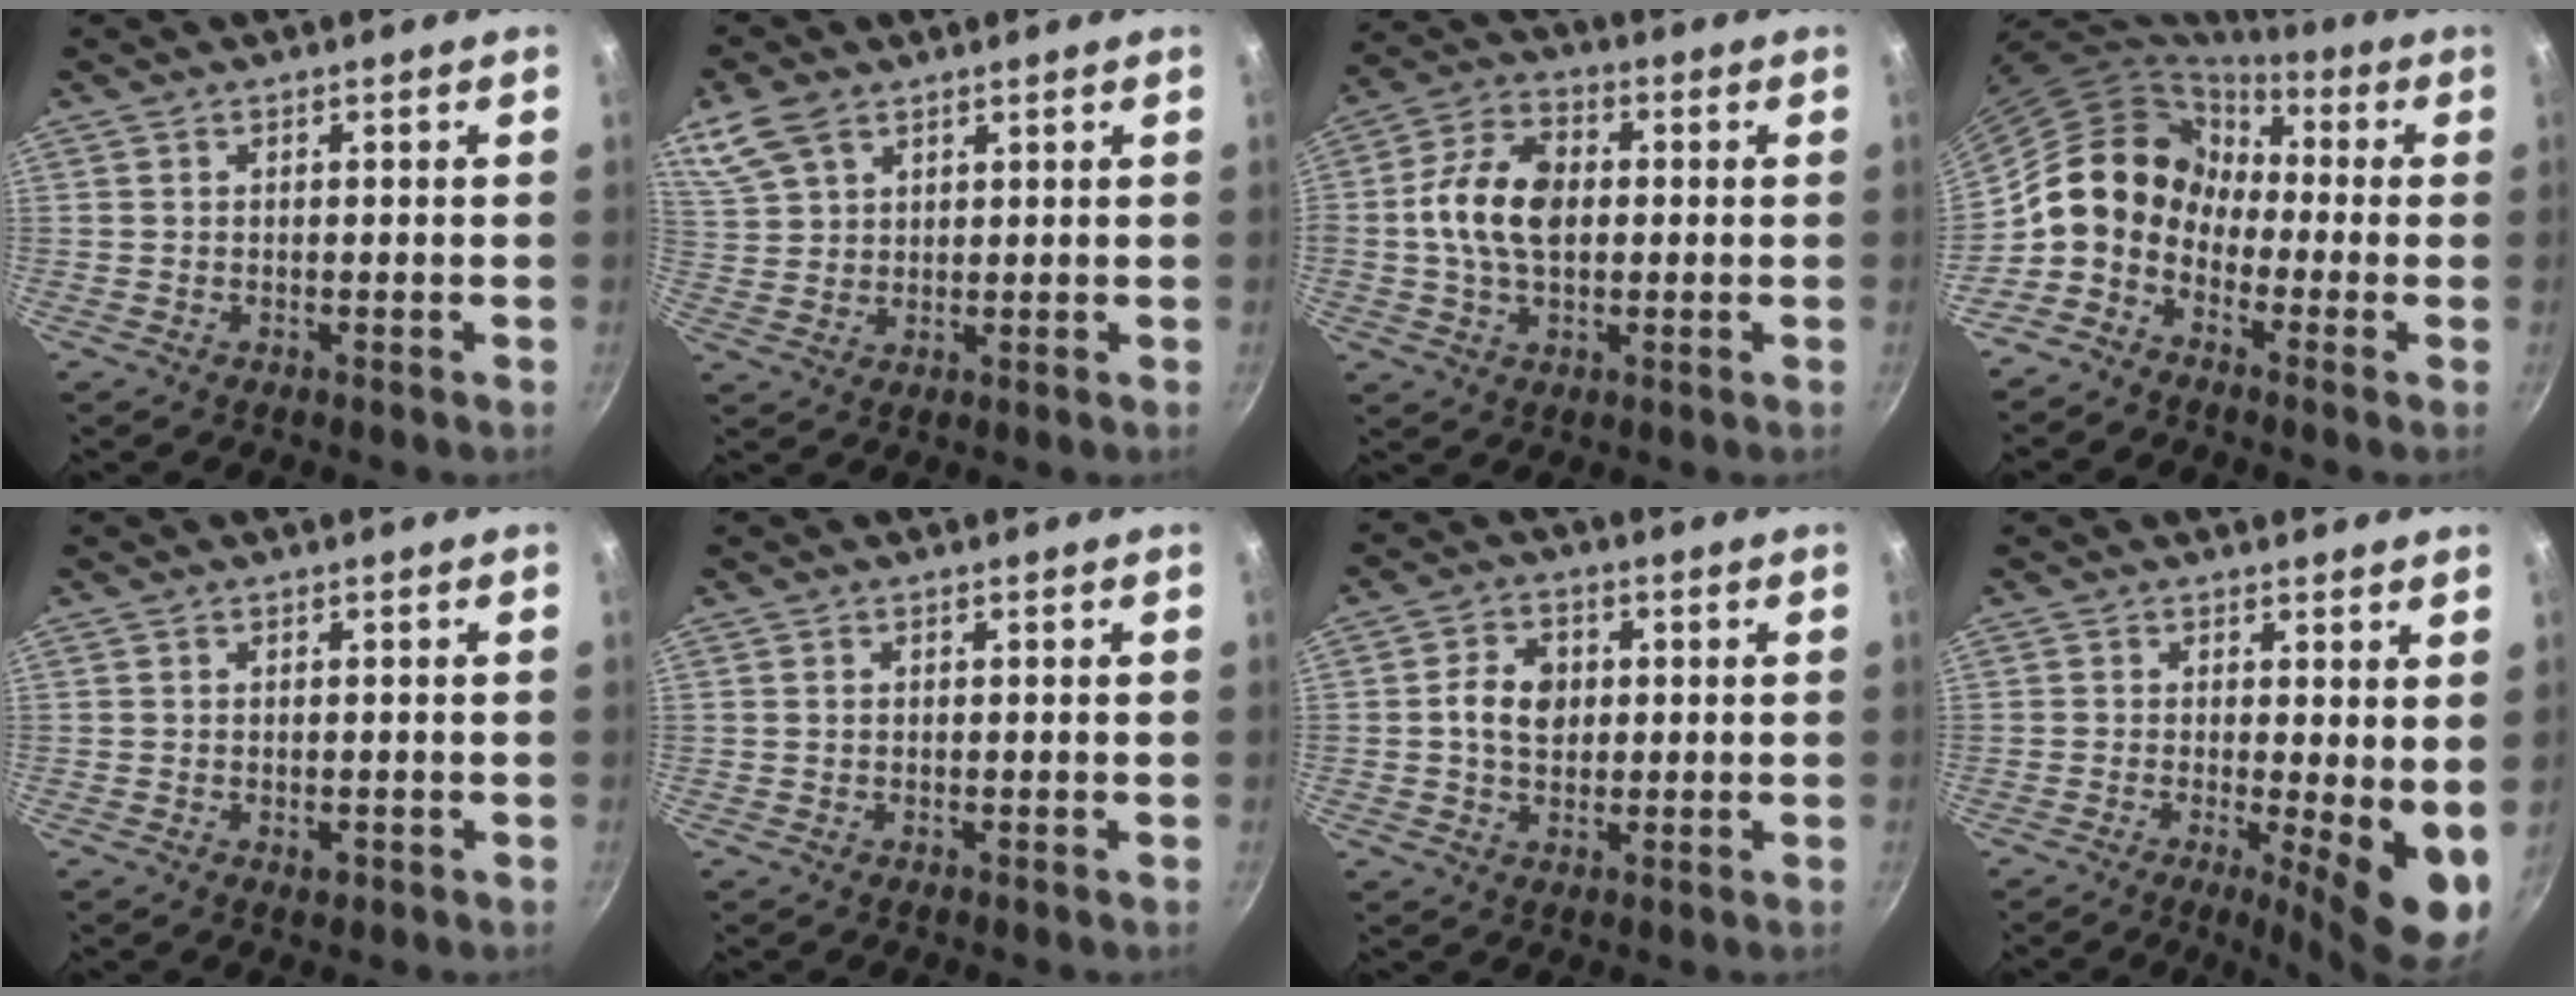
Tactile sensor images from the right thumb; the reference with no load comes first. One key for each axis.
{"total": 7.5, "fx": 4.7, "fy": 4.5, "fz": 3.7, "tx": -0.065, "ty": -0.006, "tz": 0.100}
{"total": 12.1, "fx": 0.4, "fy": 7.9, "fz": 9.1, "tx": -0.156, "ty": 0.019, "tz": -0.007}
{"total": 10.4, "fx": -1.8, "fy": 8.8, "fz": 5.2, "tx": -0.052, "ty": 0.044, "tz": -0.054}
{"total": 1.7, "fx": -0.5, "fy": 1.0, "fz": 1.2, "tx": -0.017, "ty": -0.001, "tz": -0.008}
{"total": 0.6, "fx": 0.1, "fy": 0.5, "fz": 0.3, "tx": -0.005, "ty": 0.003, "tz": 0.002}
{"total": 6.8, "fx": 0.6, "fy": 5.2, "fz": 4.3, "tx": -0.056, "ty": 0.006, "tz": 0.003}
{"total": 9.1, "fx": -0.5, "fy": 2.5, "fz": 8.8, "tx": -0.107, "ty": -0.020, "tz": -0.003}